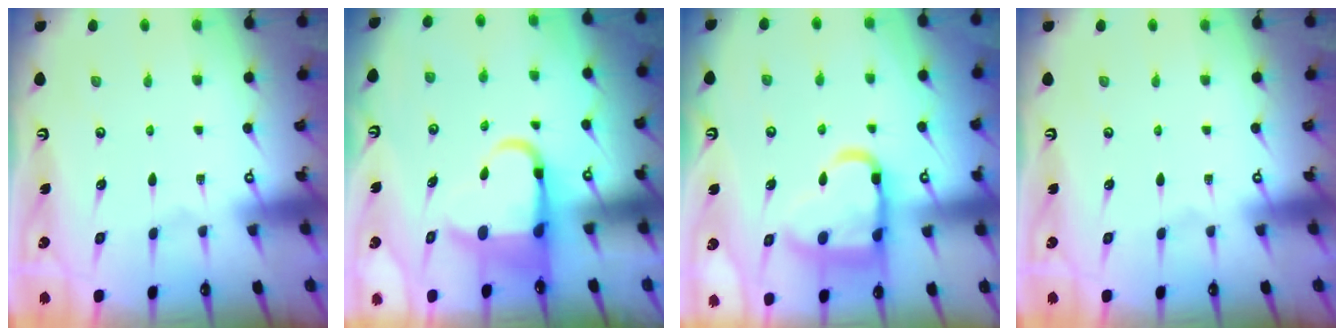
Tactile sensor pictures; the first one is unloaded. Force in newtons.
{"total": 8.0, "press": 7.9, "slide": 1.3}
{"total": 16.9, "press": 16.8, "slide": 1.7}
{"total": 0.0}